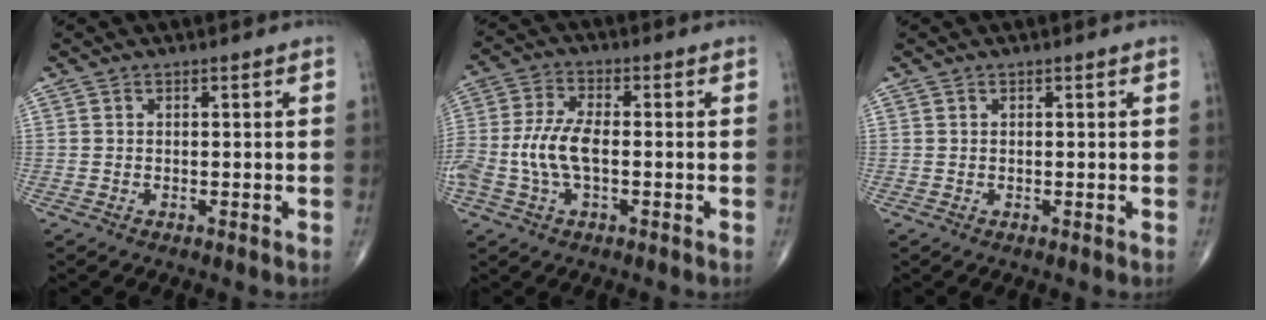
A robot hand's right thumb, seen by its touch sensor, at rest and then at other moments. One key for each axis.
{"total": 8.9, "fx": -1.4, "fy": 4.2, "fz": 7.8, "tx": -0.185, "ty": 0.020, "tz": -0.030}
{"total": 0.0}